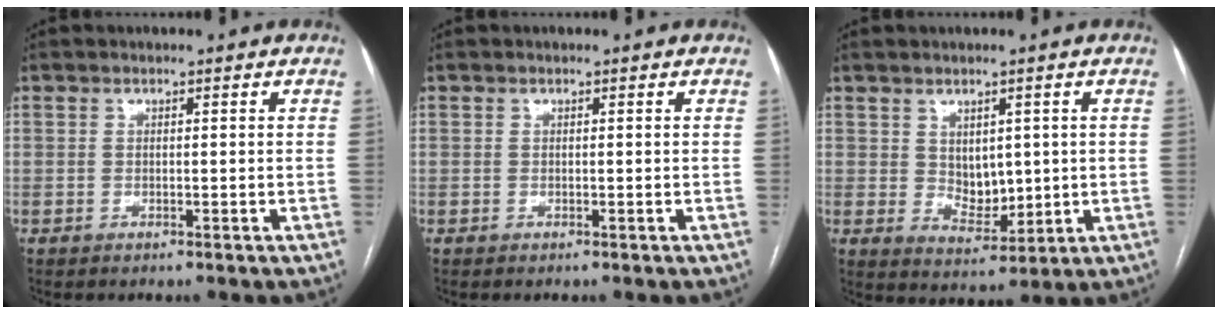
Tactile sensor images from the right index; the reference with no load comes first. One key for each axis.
{"total": 0.0}
{"total": 5.4, "fx": 0.9, "fy": 3.5, "fz": 4.0, "tx": -0.063, "ty": -0.003, "tz": 0.032}